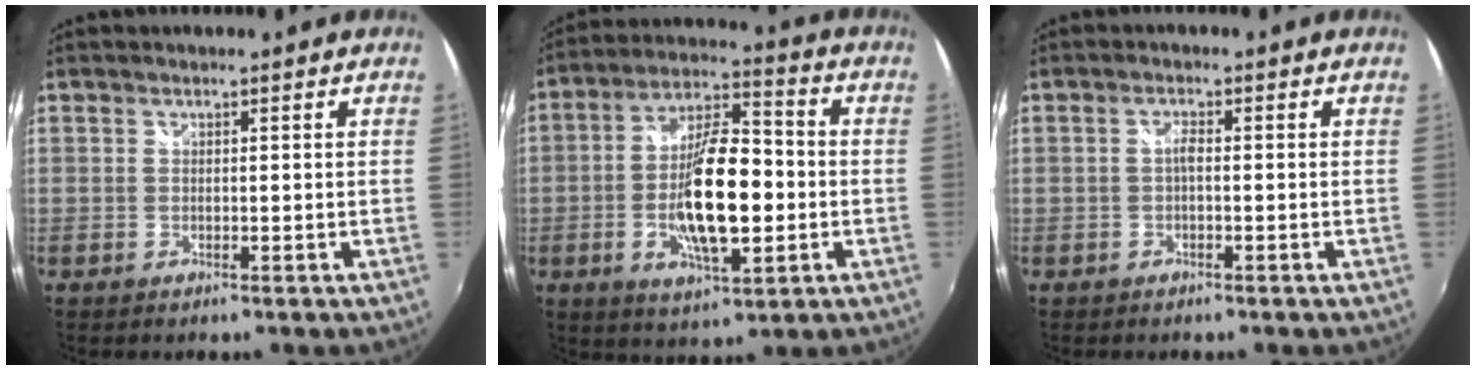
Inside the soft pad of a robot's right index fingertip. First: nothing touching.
{"total": 15.5, "force": [-2.6, 5.3, 14.3], "torque": [-0.266, 0.006, -0.044]}
{"total": 1.4, "force": [-0.3, 0.4, 1.2], "torque": [-0.025, 0.005, -0.008]}